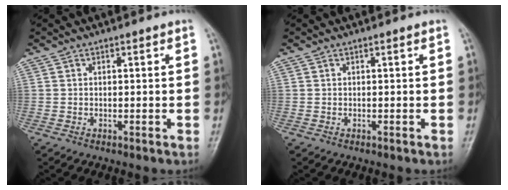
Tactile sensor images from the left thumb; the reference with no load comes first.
{"total": 0.0}